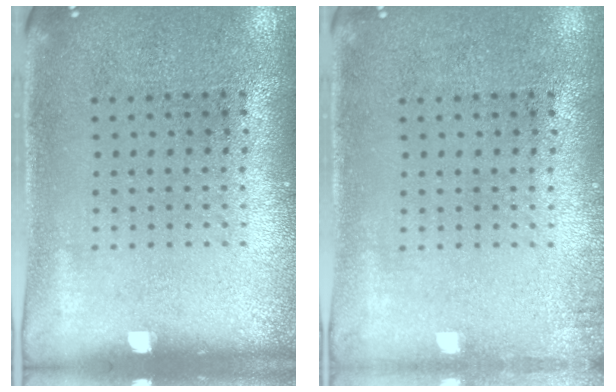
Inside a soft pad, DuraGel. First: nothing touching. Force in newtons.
{"total": 0.9, "press": 0.9, "slide": 0.2}